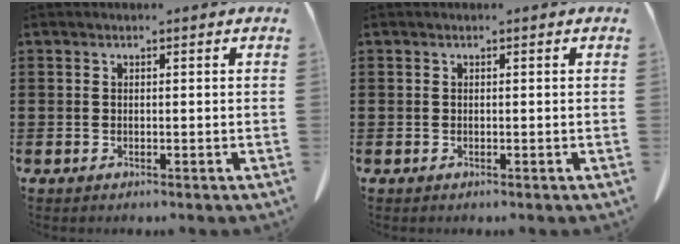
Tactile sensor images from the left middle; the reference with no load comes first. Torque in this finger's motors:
{"motor_torque": [-0.12, -0.14, 0.05, -0.01]}